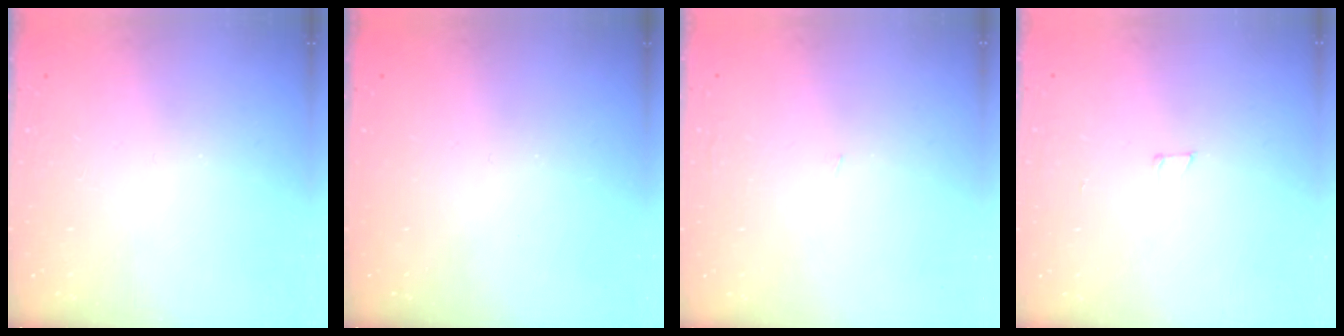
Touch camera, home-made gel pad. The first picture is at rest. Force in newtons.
{"total": 0.0}
{"total": 0.9, "press": 0.9, "slide": 0.0}
{"total": 2.9, "press": 2.9, "slide": 0.2}